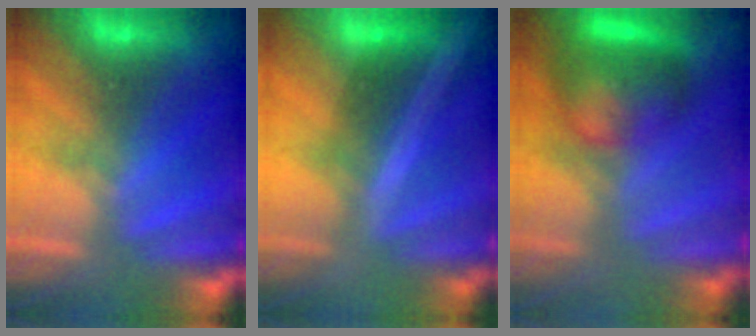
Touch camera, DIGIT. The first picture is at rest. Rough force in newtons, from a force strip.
{"total": 2.0}
{"total": 8.1}